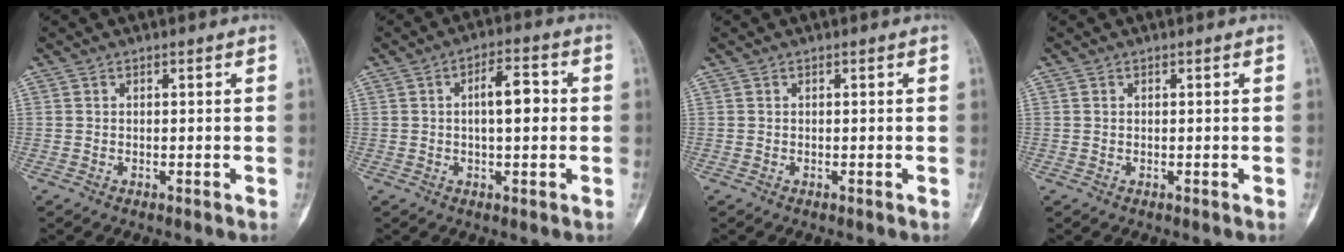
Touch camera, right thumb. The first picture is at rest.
{"total": 7.1, "force": [0.4, 2.8, 6.5], "torque": [-0.091, 0.010, -0.001]}
{"total": 0.0}
{"total": 0.0}